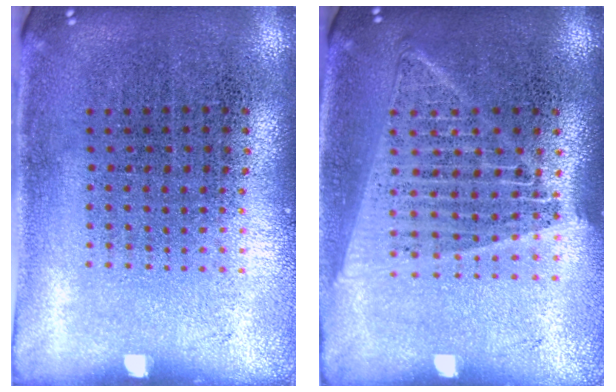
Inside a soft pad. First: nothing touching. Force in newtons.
{"total": 1.5, "press": 1.4, "slide": 0.7}